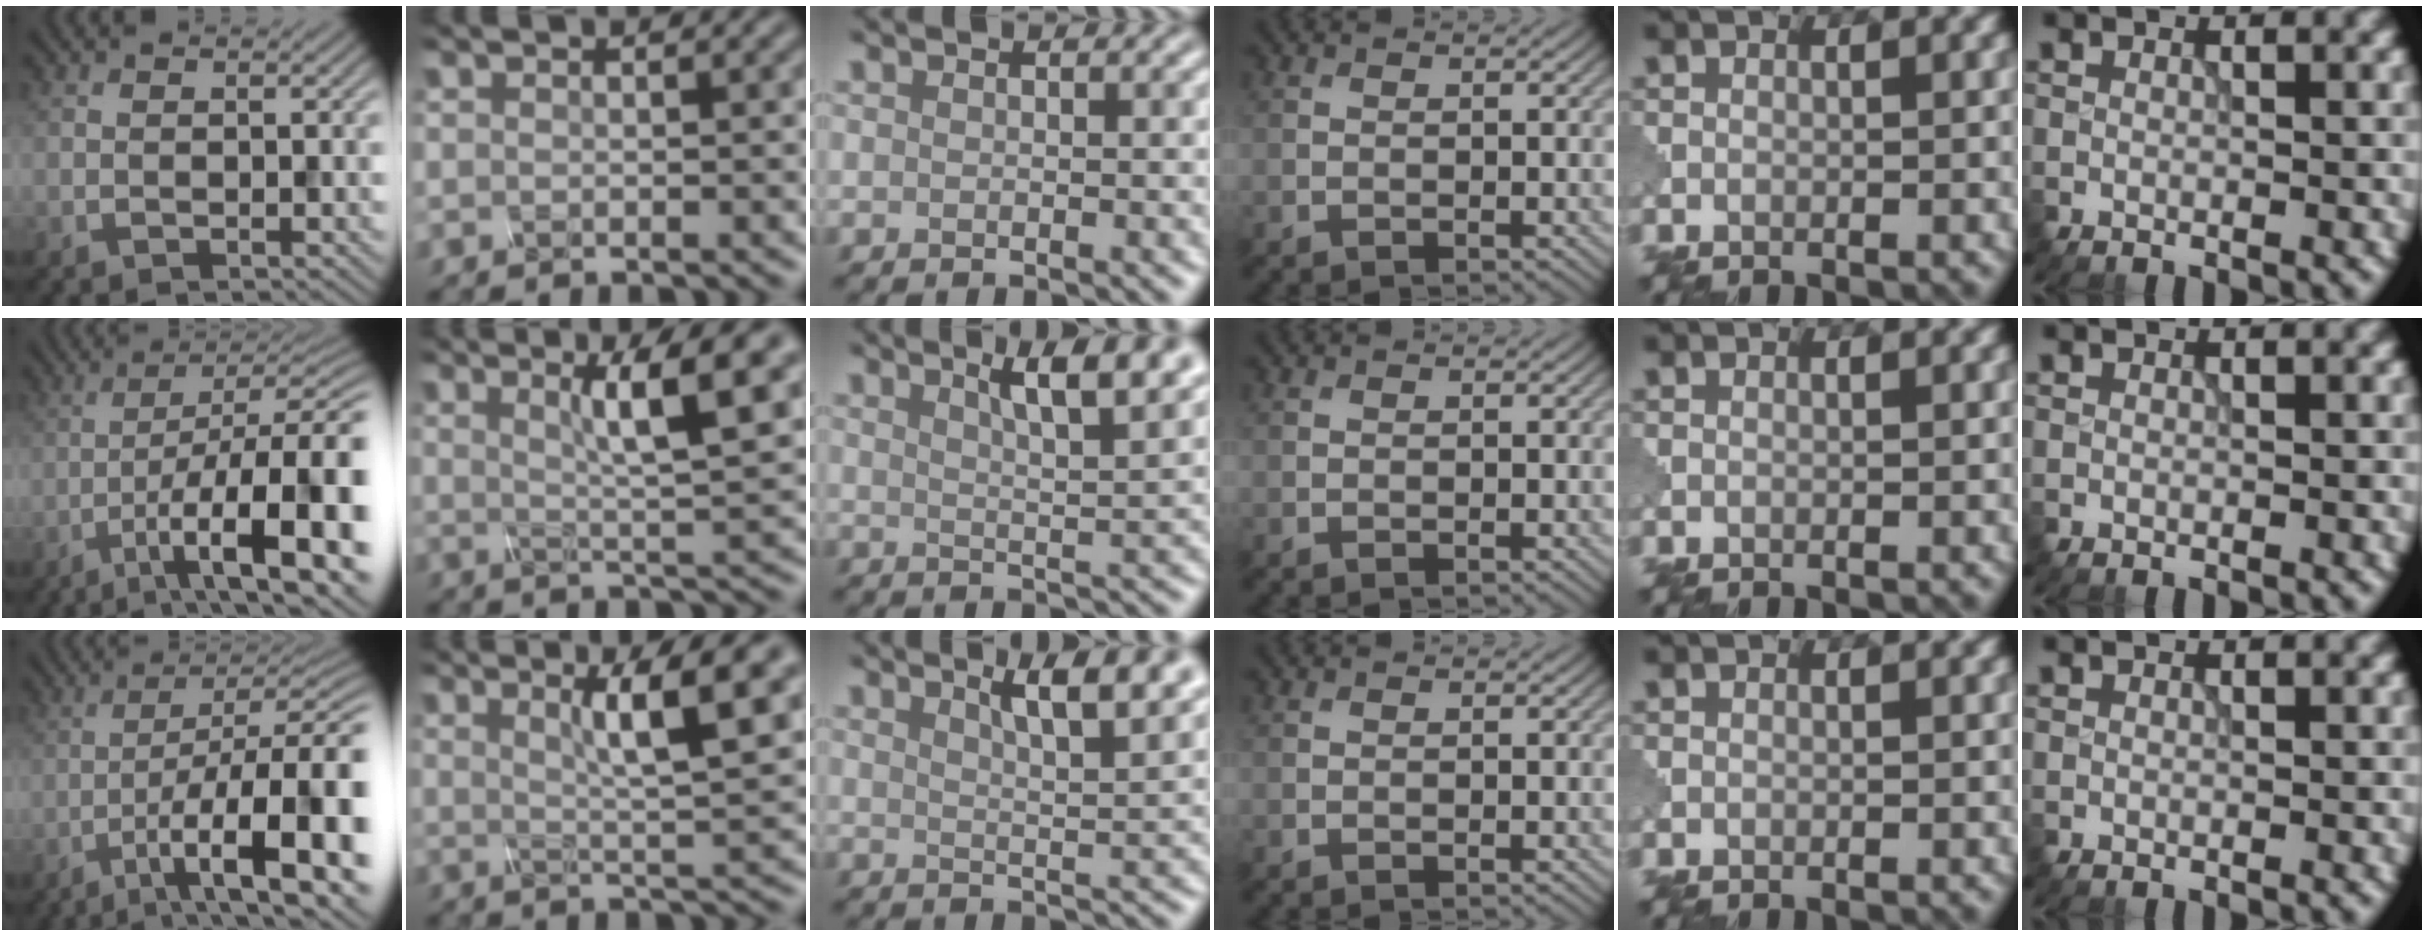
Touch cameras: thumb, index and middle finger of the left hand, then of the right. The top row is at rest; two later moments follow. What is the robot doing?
{"motion": "shake", "object": "plastic piggy bank"}